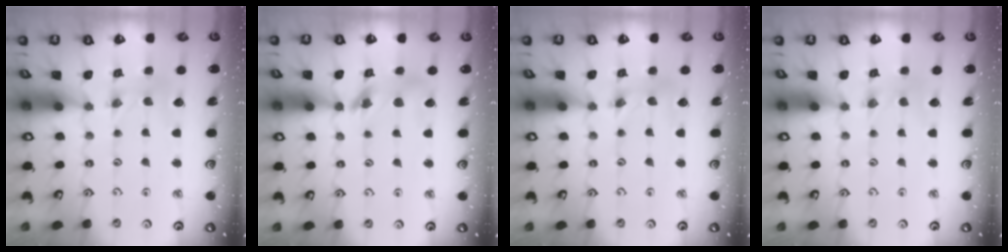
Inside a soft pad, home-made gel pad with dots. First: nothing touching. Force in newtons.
{"total": 11.6, "press": 11.5, "slide": 1.6}
{"total": 1.5, "press": 1.4, "slide": 0.3}
{"total": 0.0}